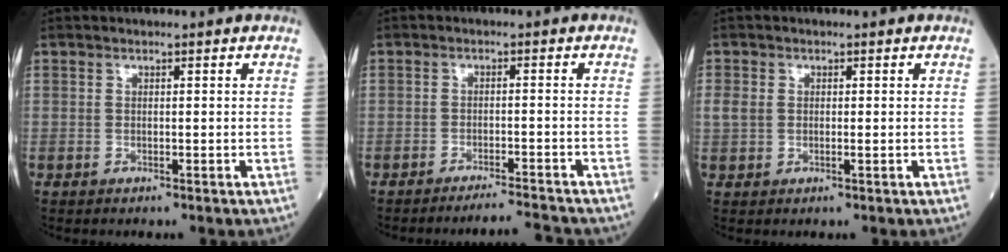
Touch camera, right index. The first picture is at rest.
{"total": 5.2, "force": [-5.2, -0.6, 0.6], "torque": [-0.005, -0.001, -0.081]}
{"total": 2.6, "force": [0.2, 1.7, 2.0], "torque": [-0.050, 0.006, 0.007]}